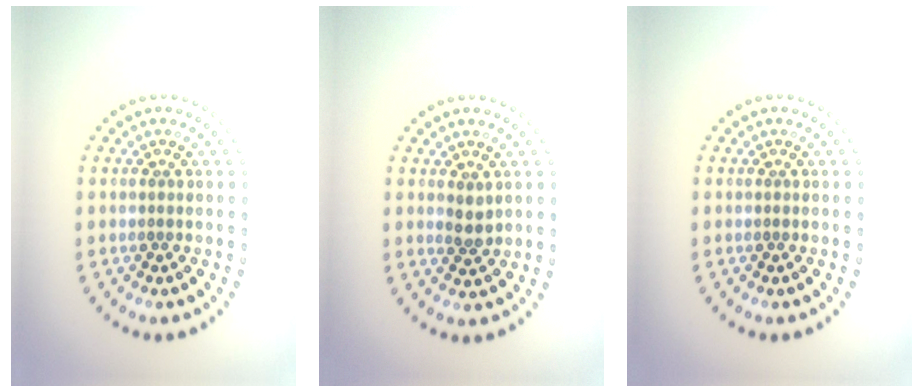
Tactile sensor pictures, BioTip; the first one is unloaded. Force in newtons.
{"total": 1.3, "press": 1.3, "slide": 0.3}
{"total": 0.0}